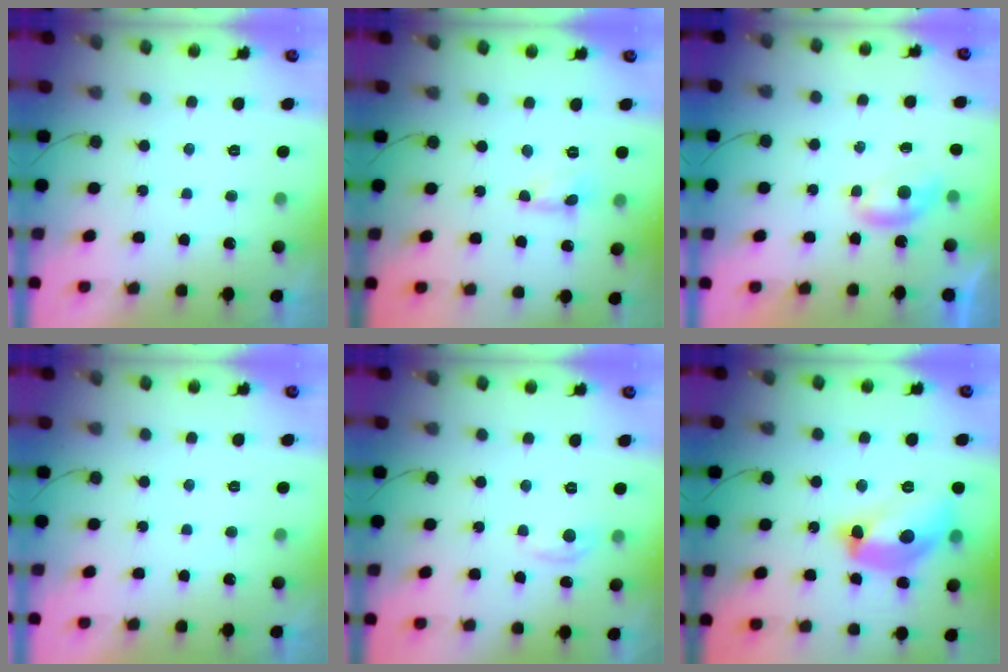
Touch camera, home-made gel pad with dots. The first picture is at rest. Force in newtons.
{"total": 0.0}
{"total": 4.2, "press": 4.2, "slide": 0.4}
{"total": 0.0}
{"total": 4.3, "press": 4.3, "slide": 0.6}
{"total": 14.2, "press": 14.1, "slide": 0.8}